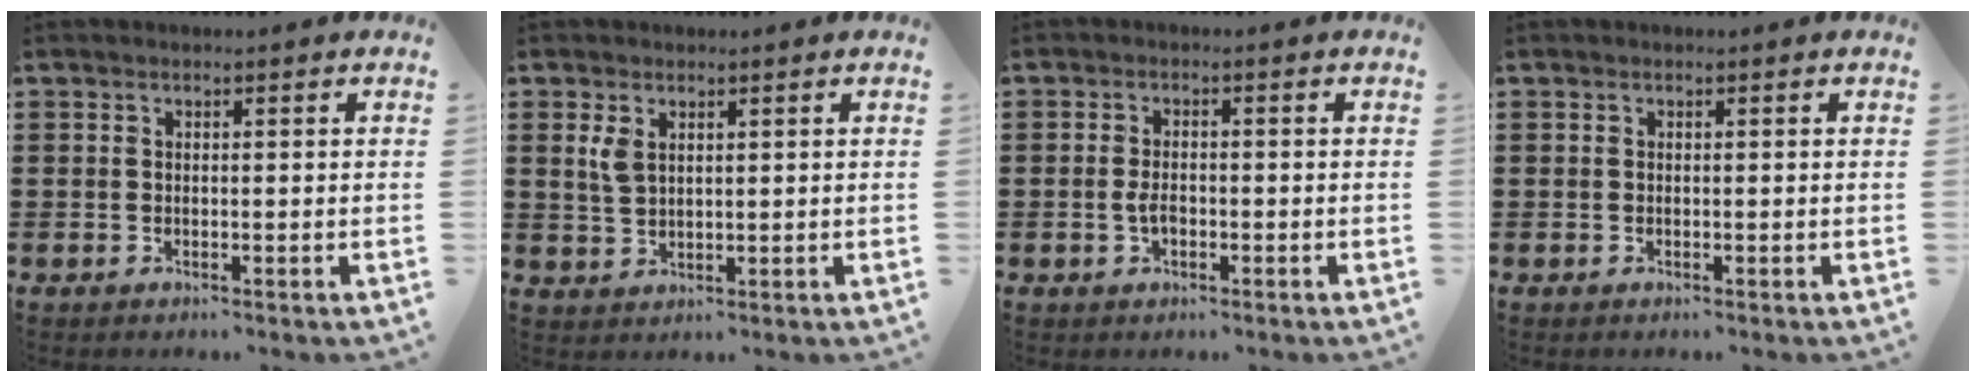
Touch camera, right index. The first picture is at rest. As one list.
[{"total": 2.8, "force": [1.5, 1.5, 1.8], "torque": [-0.041, 0.005, 0.027]}, {"total": 2.5, "force": [-0.6, 1.0, 2.1], "torque": [-0.042, -0.002, -0.010]}, {"total": 0.0}]